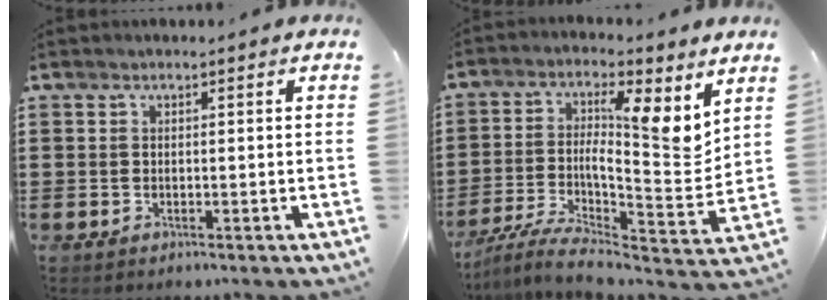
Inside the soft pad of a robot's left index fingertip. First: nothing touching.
{"total": 9.6, "force": [4.4, 2.3, 8.2], "torque": [-0.140, -0.045, 0.068]}